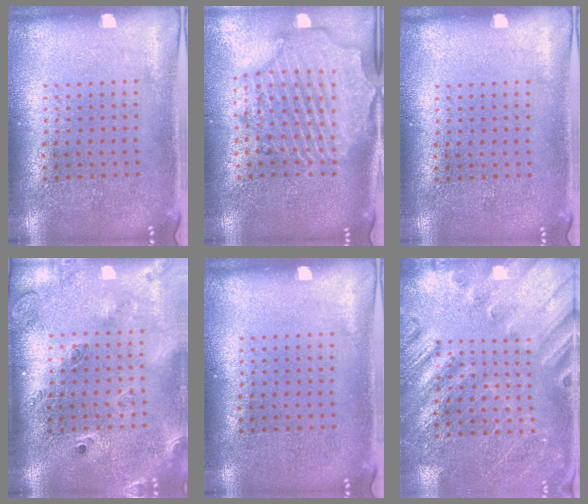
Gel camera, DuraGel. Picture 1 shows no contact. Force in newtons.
{"total": 2.9, "press": 2.5, "slide": 1.4}
{"total": 0.0}
{"total": 2.5, "press": 1.8, "slide": 1.7}
{"total": 0.0}
{"total": 2.4, "press": 2.4, "slide": 0.5}